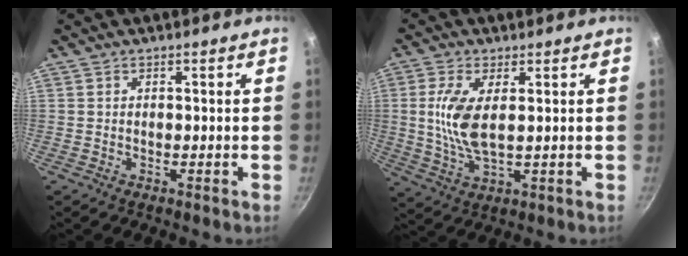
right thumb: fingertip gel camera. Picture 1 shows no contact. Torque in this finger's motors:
{"motor_torque": [-0.26, 0.50, 0.73, 0.56, 0.03]}